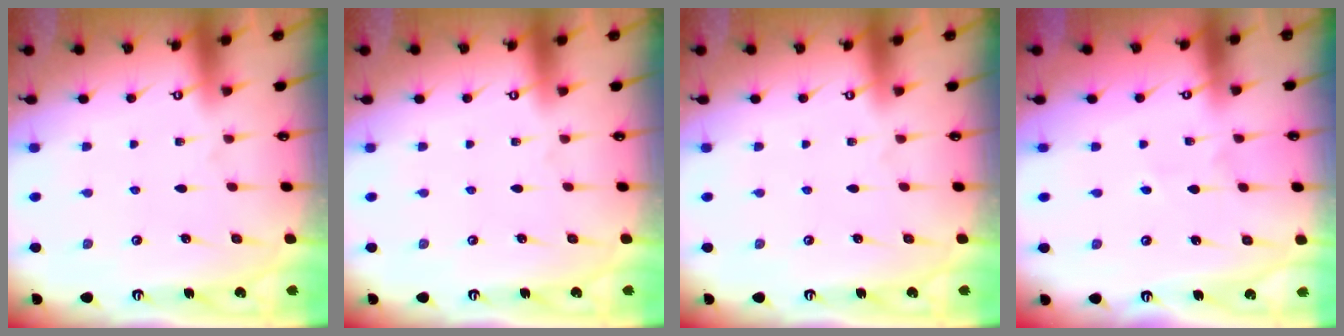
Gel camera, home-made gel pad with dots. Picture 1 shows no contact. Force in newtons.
{"total": 0.0}
{"total": 0.0}
{"total": 2.3, "press": 2.2, "slide": 0.7}